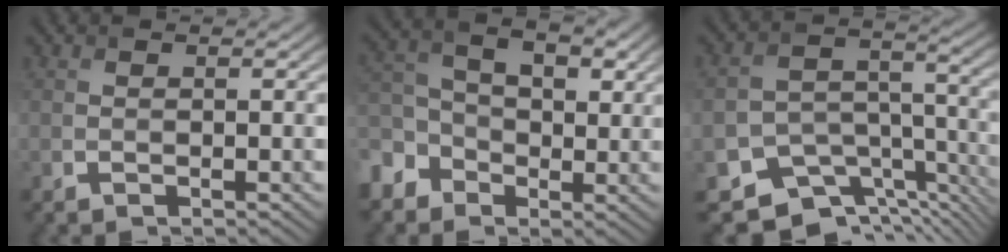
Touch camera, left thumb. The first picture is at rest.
{"total": 7.2, "force": [-1.5, 5.5, 4.3], "torque": [-0.090, 0.007, -0.049]}
{"total": 10.2, "force": [-7.0, 5.9, 4.6], "torque": [-0.089, -0.031, -0.109]}